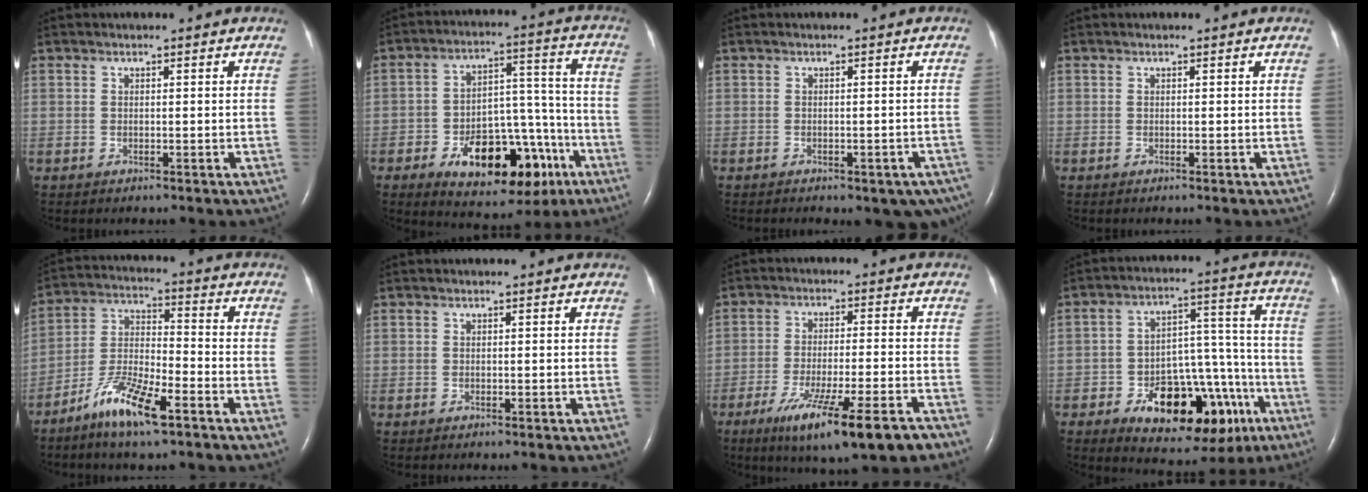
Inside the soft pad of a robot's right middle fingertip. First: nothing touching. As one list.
[{"total": 17.4, "force": [-8.5, 8.2, 12.8], "torque": [-0.178, 0.029, -0.115]}, {"total": 7.9, "force": [-5.9, 3.3, 4.0], "torque": [-0.029, 0.007, -0.069]}, {"total": 0.0}, {"total": 10.5, "force": [-6.6, 1.9, 8.0], "torque": [-0.165, -0.010, -0.126]}, {"total": 0.0}, {"total": 14.7, "force": [-9.6, 1.4, 11.1], "torque": [-0.158, -0.033, -0.149]}, {"total": 18.5, "force": [-8.9, 9.1, 13.5], "torque": [-0.183, 0.036, -0.118]}]